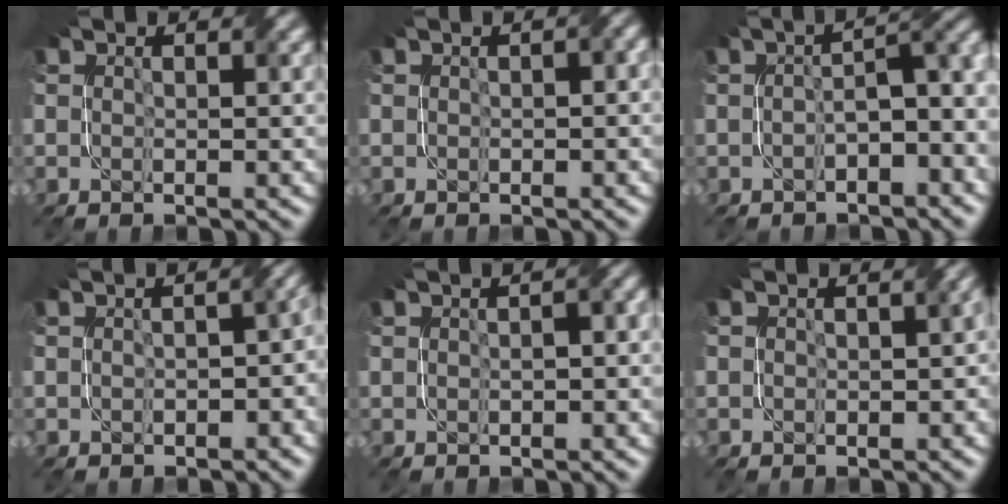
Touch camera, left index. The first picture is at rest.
{"total": 1.9, "force": [0.4, 0.7, 1.7], "torque": [-0.024, 0.007, 0.008]}
{"total": 4.9, "force": [-1.3, 2.0, 4.3], "torque": [-0.057, 0.012, -0.023]}
{"total": 4.5, "force": [-0.6, 2.6, 3.6], "torque": [-0.025, -0.004, 0.000]}
{"total": 3.1, "force": [0.5, 1.3, 2.7], "torque": [-0.035, 0.010, -0.002]}
{"total": 2.2, "force": [0.1, 1.5, 1.6], "torque": [-0.013, -0.003, 0.000]}